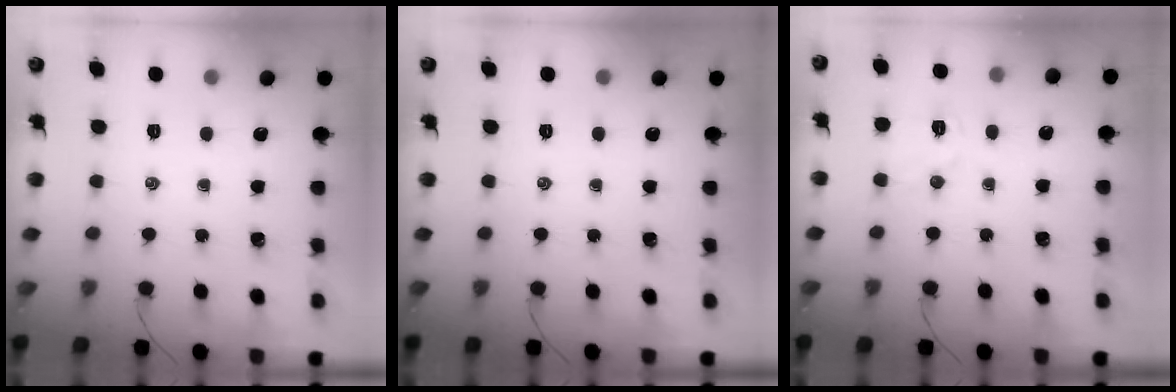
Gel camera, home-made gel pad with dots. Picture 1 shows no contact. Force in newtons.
{"total": 0.0}
{"total": 6.4, "press": 6.2, "slide": 1.4}